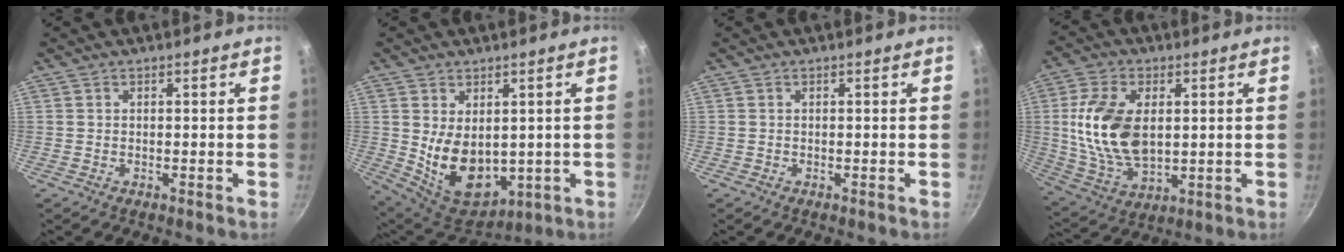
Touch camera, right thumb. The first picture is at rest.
{"total": 12.9, "force": [0.5, 8.6, 9.6], "torque": [-0.132, -0.032, 0.040]}
{"total": 0.0}
{"total": 15.8, "force": [1.9, 9.5, 12.4], "torque": [-0.223, -0.012, 0.044]}